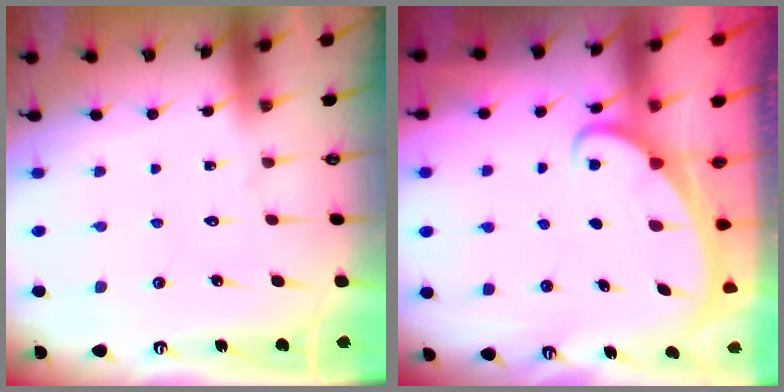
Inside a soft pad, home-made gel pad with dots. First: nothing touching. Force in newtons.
{"total": 1.9, "press": 1.9, "slide": 0.3}